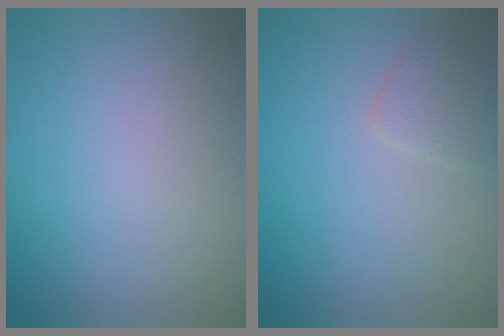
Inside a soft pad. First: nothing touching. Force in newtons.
{"total": 1.3, "press": 1.3, "slide": 0.1}